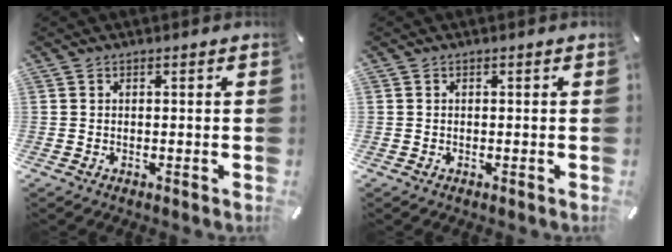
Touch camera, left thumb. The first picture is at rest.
{"total": 0.6, "force": [-0.1, 0.6, -0.1], "torque": [0.005, 0.008, -0.005]}